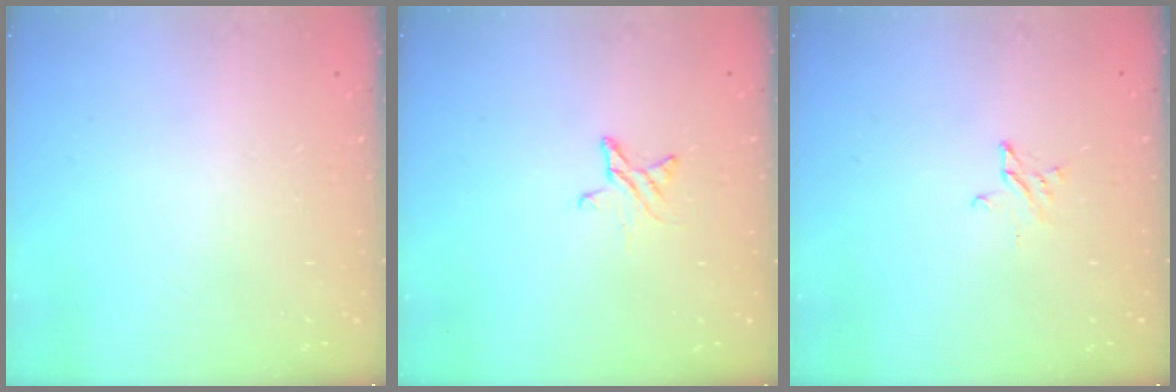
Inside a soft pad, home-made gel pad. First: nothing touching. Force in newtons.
{"total": 5.7, "press": 5.7, "slide": 0.5}
{"total": 2.2, "press": 2.2, "slide": 0.2}